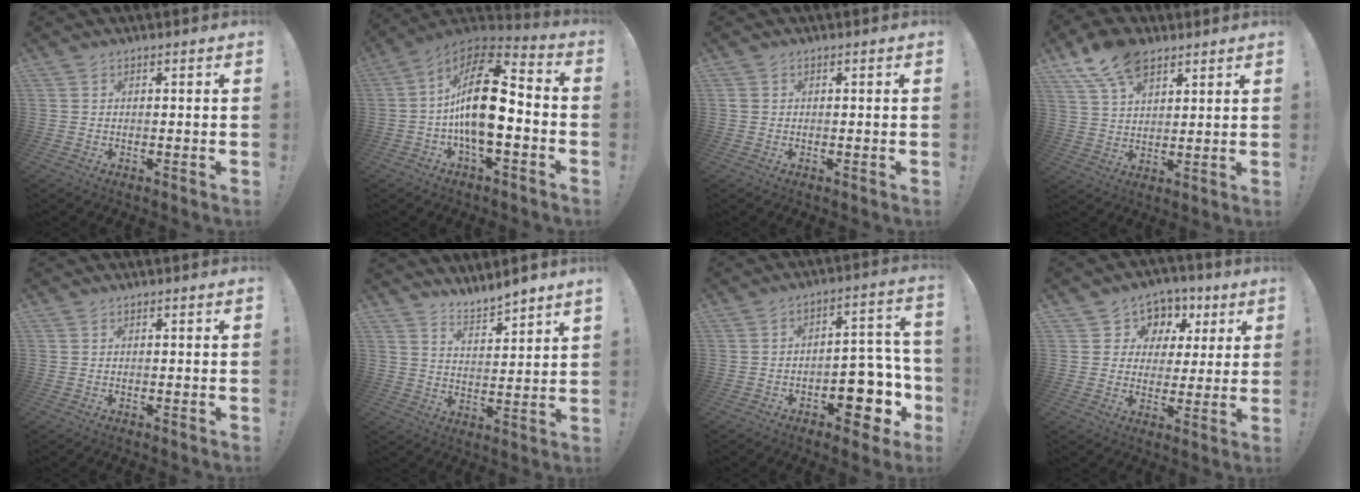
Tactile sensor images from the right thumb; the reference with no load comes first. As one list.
[{"total": 21.1, "force": [-0.4, 9.9, 18.6], "torque": [-0.334, 0.009, -0.005]}, {"total": 0.5, "force": [0.1, 0.5, 0.2], "torque": [-0.003, 0.003, 0.001]}, {"total": 12.3, "force": [8.0, 6.9, 6.4], "torque": [-0.111, -0.033, 0.152]}, {"total": 0.0}, {"total": 5.9, "force": [5.7, 0.1, 1.2], "torque": [-0.018, -0.053, 0.100]}, {"total": 12.8, "force": [-5.7, 8.3, 7.9], "torque": [-0.050, 0.036, -0.089]}, {"total": 8.5, "force": [2.9, 7.6, 2.3], "torque": [-0.031, -0.019, 0.060]}]